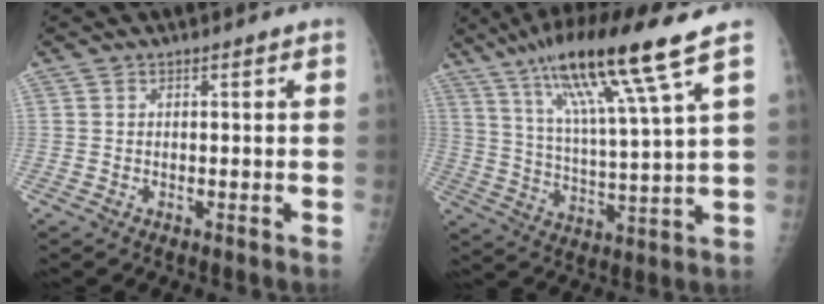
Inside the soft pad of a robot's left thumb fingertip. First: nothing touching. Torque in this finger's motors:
{"motor_torque": [0.19, 0.65, 1.76, -1.01, 0.44]}